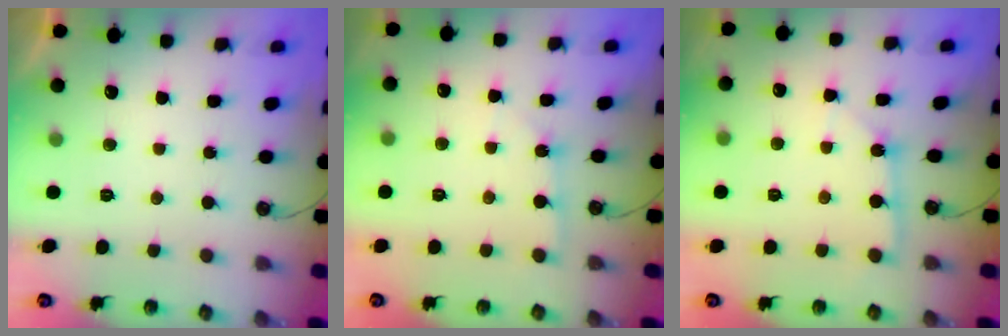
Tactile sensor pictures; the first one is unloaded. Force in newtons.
{"total": 2.5, "press": 2.5, "slide": 0.3}
{"total": 2.9, "press": 2.9, "slide": 0.1}